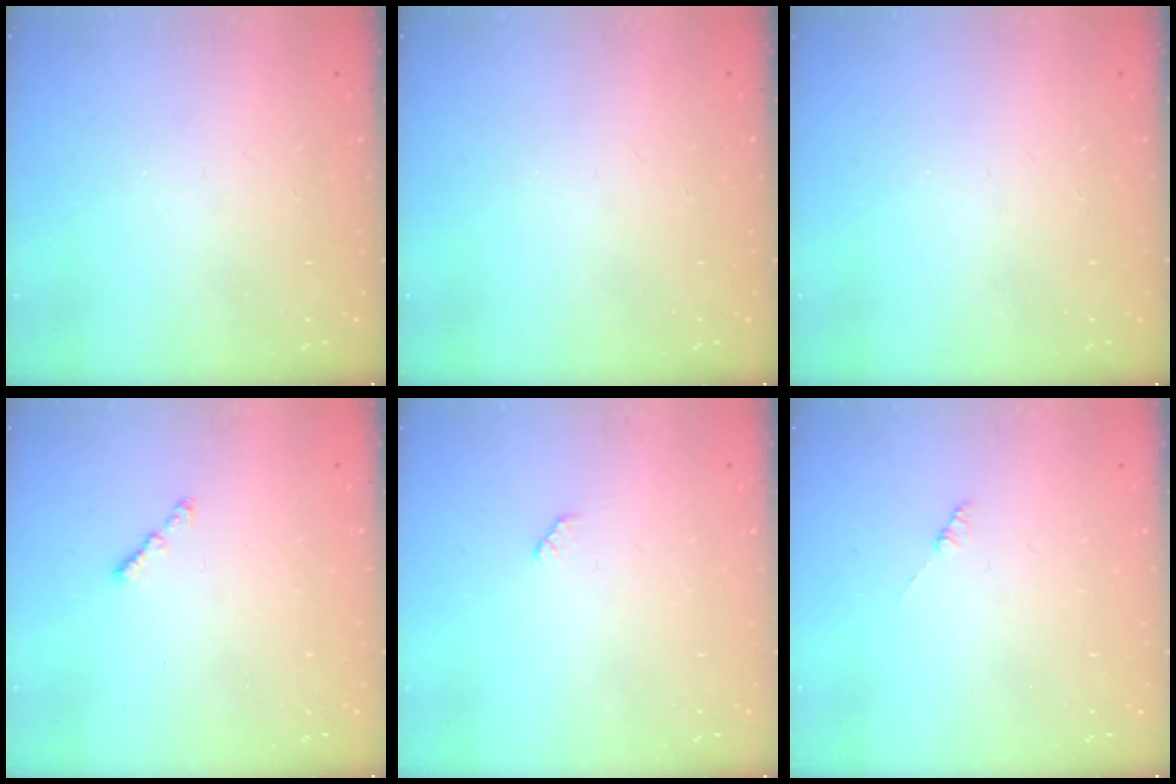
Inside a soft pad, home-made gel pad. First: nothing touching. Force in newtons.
{"total": 0.0}
{"total": 0.0}
{"total": 1.0, "press": 0.9, "slide": 0.5}
{"total": 2.5, "press": 2.5, "slide": 0.4}
{"total": 0.9, "press": 0.8, "slide": 0.2}